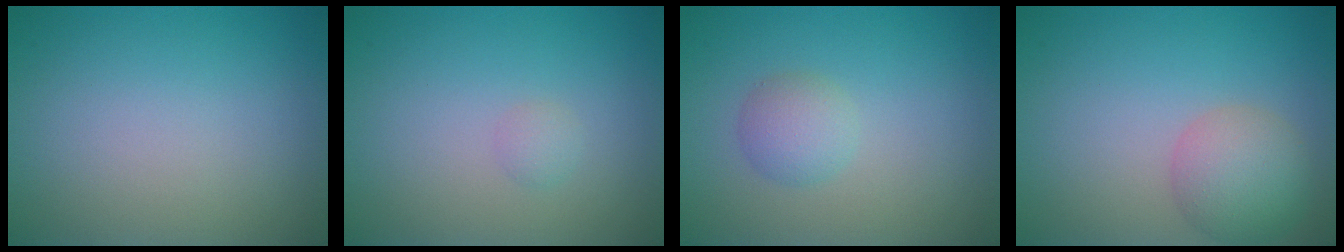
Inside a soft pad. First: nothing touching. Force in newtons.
{"total": 0.7, "press": 0.7, "slide": 0.0}
{"total": 2.0, "press": 2.0, "slide": 0.0}
{"total": 4.1, "press": 4.1, "slide": 0.3}